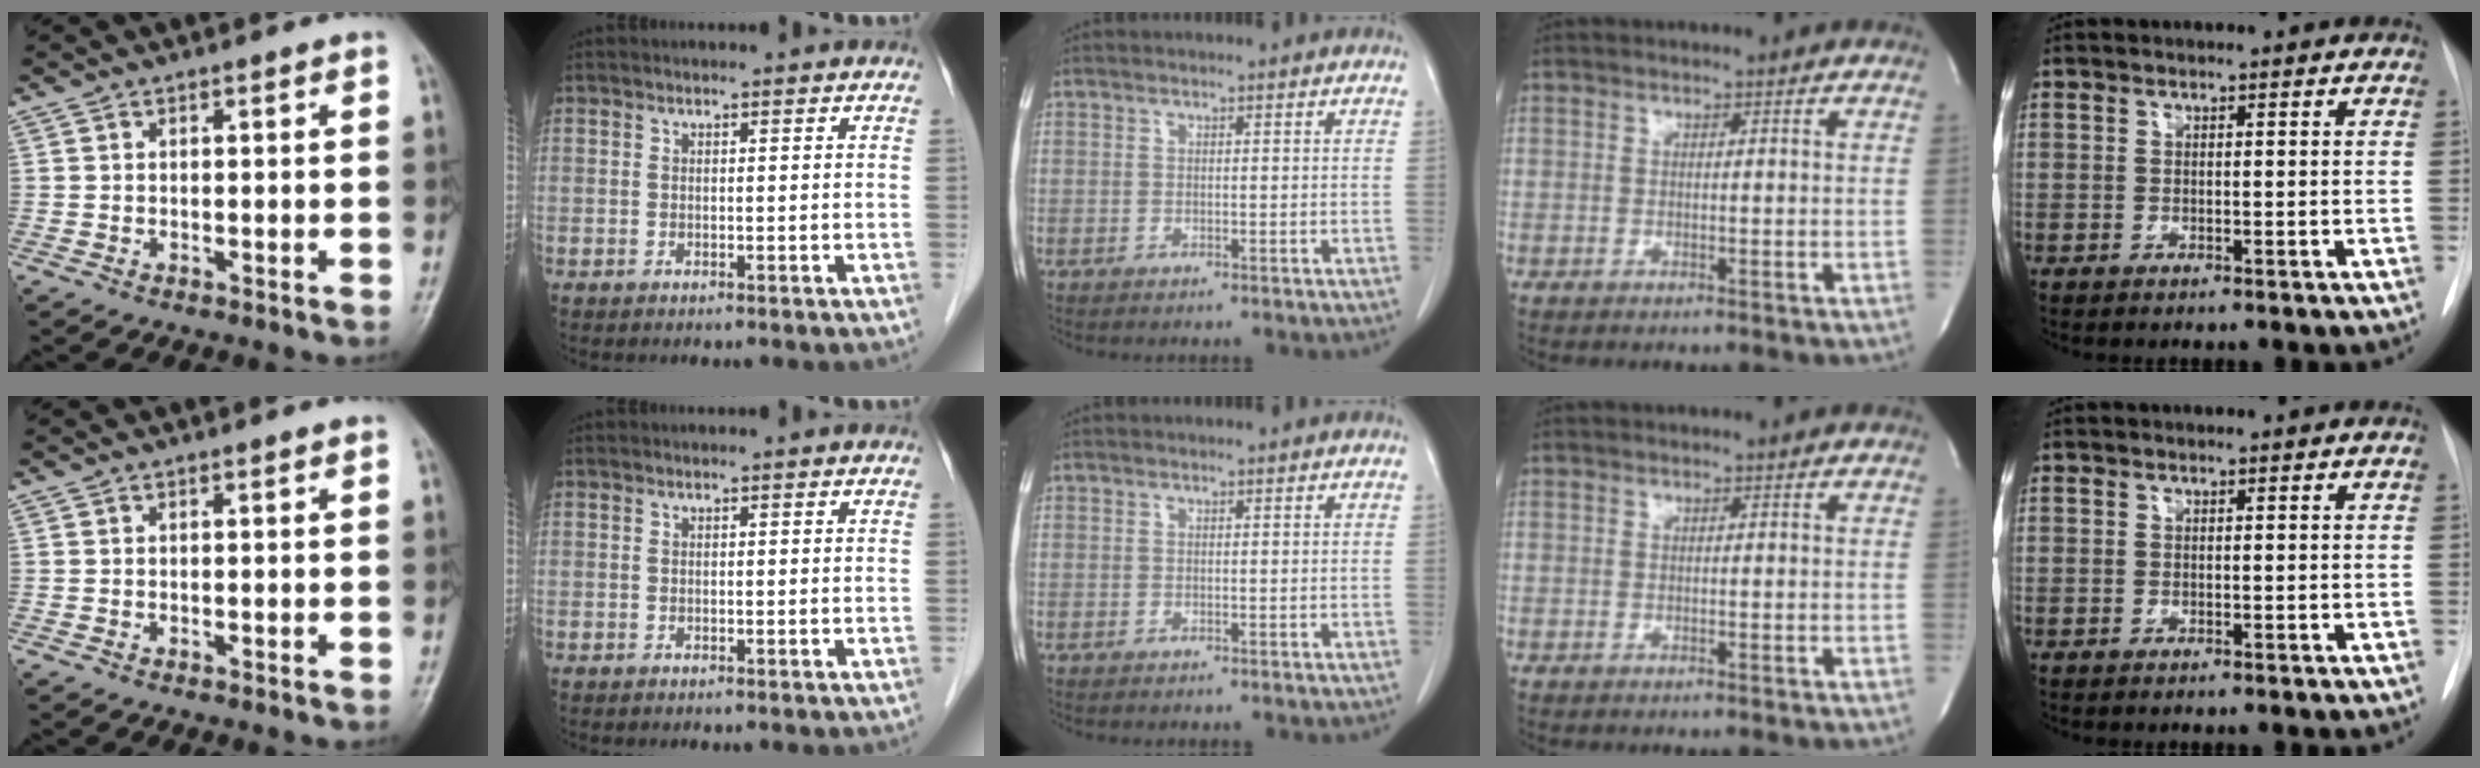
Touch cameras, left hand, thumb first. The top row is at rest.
{}